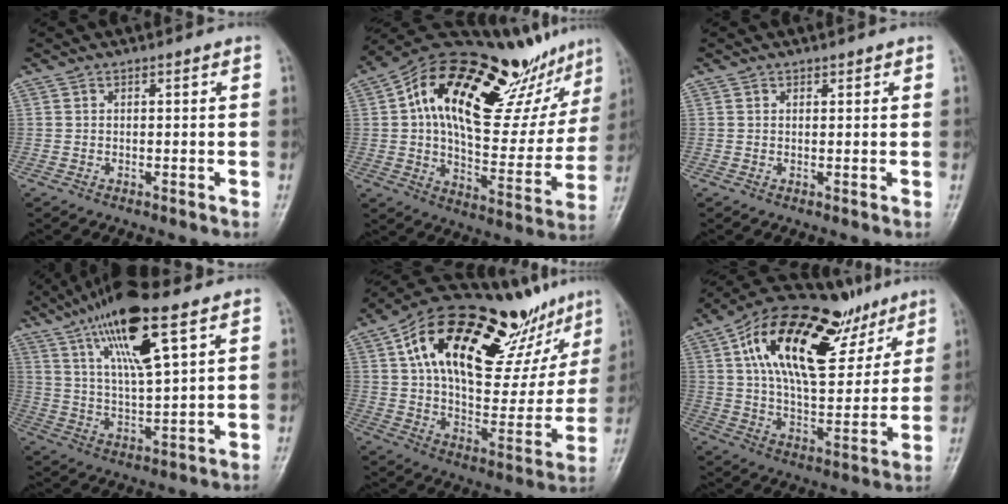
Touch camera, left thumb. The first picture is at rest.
{"total": 30.8, "force": [15.1, 13.2, 23.4], "torque": [-0.310, 0.001, 0.238]}
{"total": 0.9, "force": [0.6, 0.6, 0.1], "torque": [0.009, -0.003, 0.006]}
{"total": 16.8, "force": [8.9, 4.3, 13.6], "torque": [-0.243, -0.023, 0.165]}
{"total": 33.2, "force": [17.9, 14.5, 23.8], "torque": [-0.318, -0.009, 0.285]}
{"total": 26.4, "force": [13.5, 12.4, 19.1], "torque": [-0.275, -0.018, 0.227]}